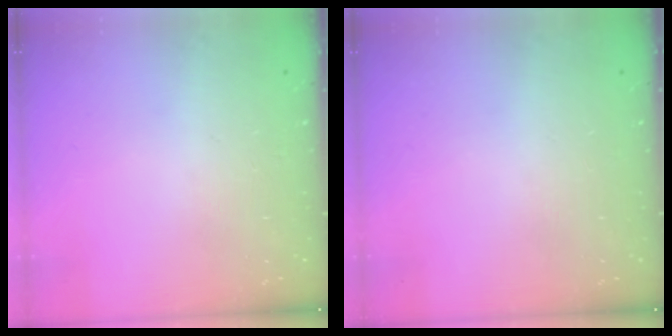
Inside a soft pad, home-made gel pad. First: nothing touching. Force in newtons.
{"total": 0.0}